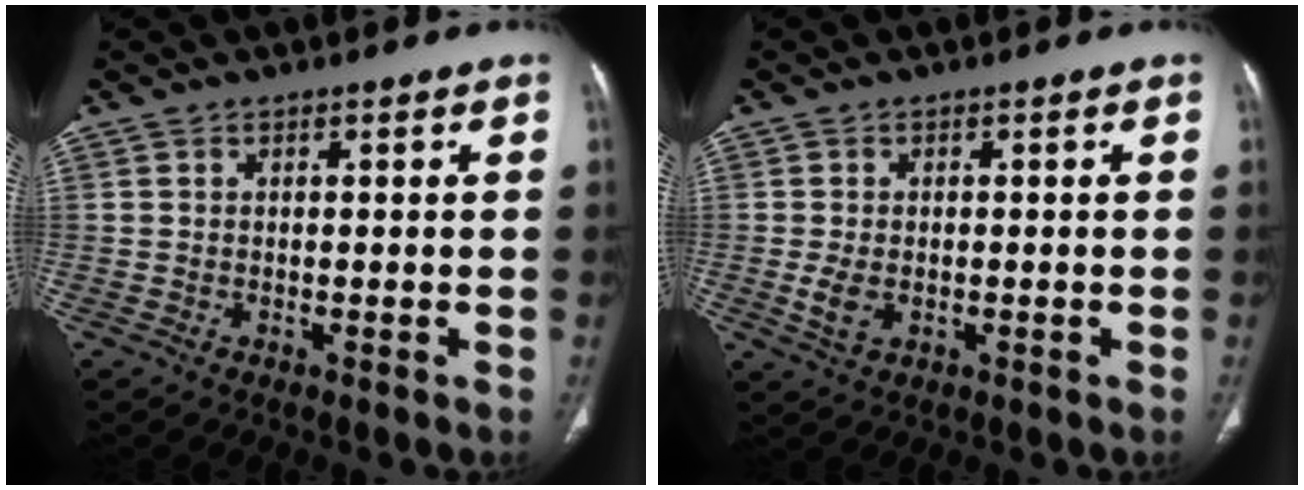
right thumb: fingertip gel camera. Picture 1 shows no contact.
{"total": 3.5, "force": [-0.6, 2.3, 2.6], "torque": [-0.056, -0.003, -0.007]}